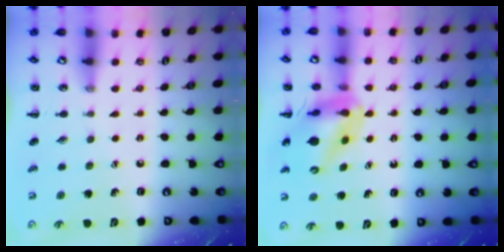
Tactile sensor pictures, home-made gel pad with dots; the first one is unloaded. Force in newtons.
{"total": 13.8, "press": 13.3, "slide": 3.7}